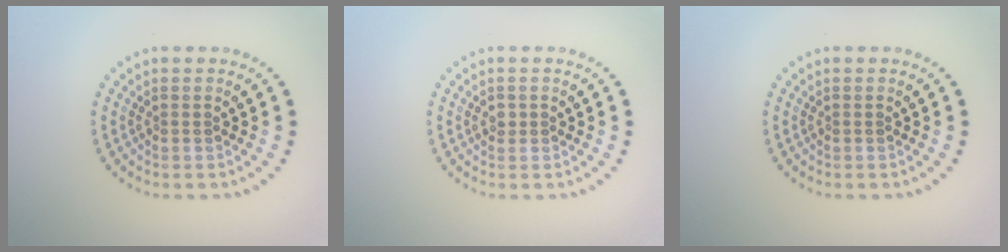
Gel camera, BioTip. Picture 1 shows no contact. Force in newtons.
{"total": 0.8, "press": 0.7, "slide": 0.3}
{"total": 0.0}